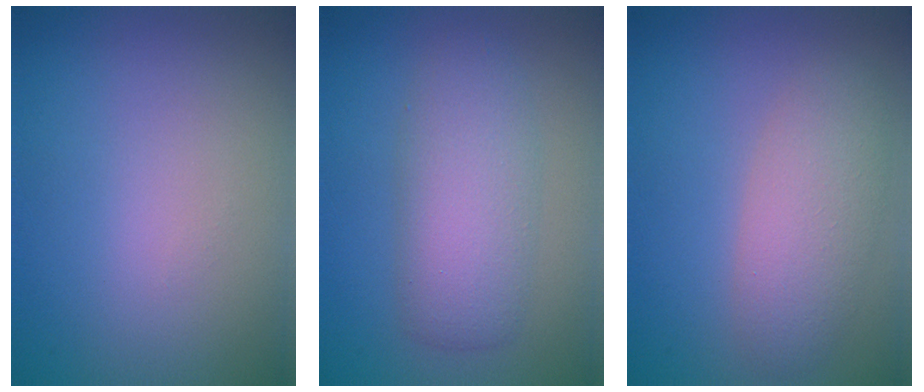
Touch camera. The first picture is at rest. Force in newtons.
{"total": 4.9, "press": 4.9, "slide": 0.1}
{"total": 3.7, "press": 3.7, "slide": 0.0}